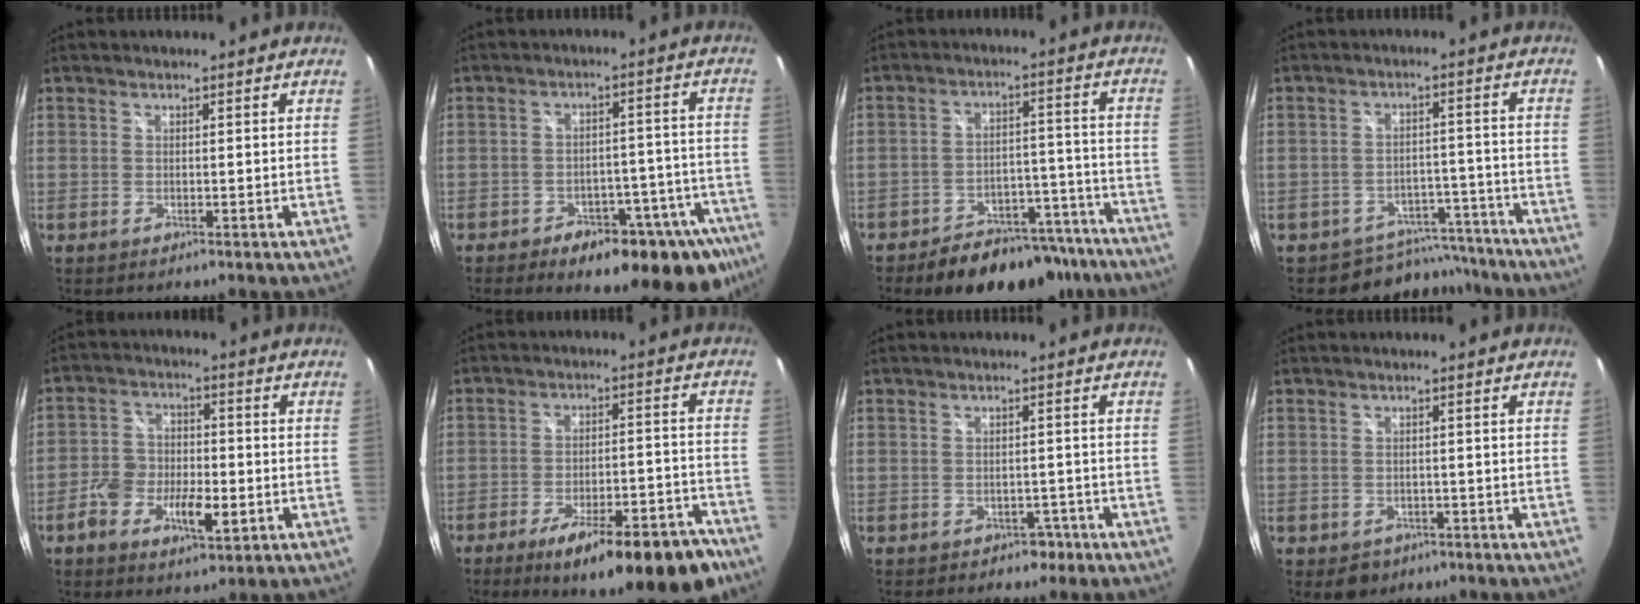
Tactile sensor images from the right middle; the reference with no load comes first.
{"total": 20.5, "force": [-14.1, 9.6, 11.3], "torque": [-0.132, 0.010, -0.166]}
{"total": 17.8, "force": [-14.4, 8.4, 6.5], "torque": [-0.112, 0.035, -0.176]}
{"total": 9.5, "force": [-8.4, 4.5, 0.2], "torque": [-0.004, 0.034, -0.107]}
{"total": 9.5, "force": [-3.8, 4.9, 7.2], "torque": [-0.152, 0.001, -0.067]}
{"total": 18.5, "force": [-13.1, 4.6, 12.3], "torque": [-0.178, -0.021, -0.179]}
{"total": 3.0, "force": [-1.9, 2.1, 0.8], "torque": [-0.017, 0.003, -0.019]}
{"total": 3.5, "force": [-1.9, 2.8, 1.1], "torque": [-0.028, -0.006, -0.020]}